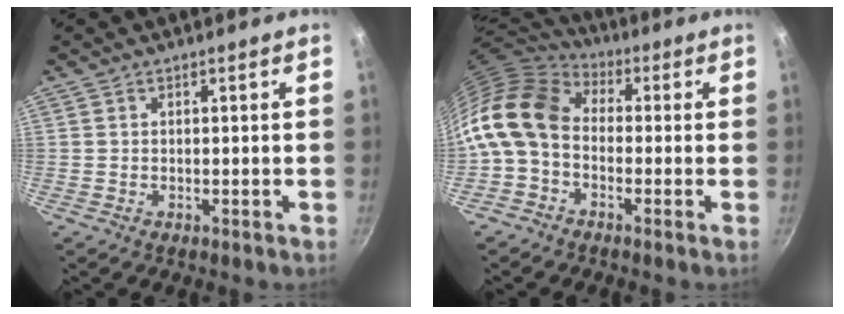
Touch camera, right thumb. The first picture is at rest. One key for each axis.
{"total": 14.0, "fx": -0.7, "fy": 10.2, "fz": 9.6, "tx": -0.176, "ty": 0.030, "tz": -0.036}